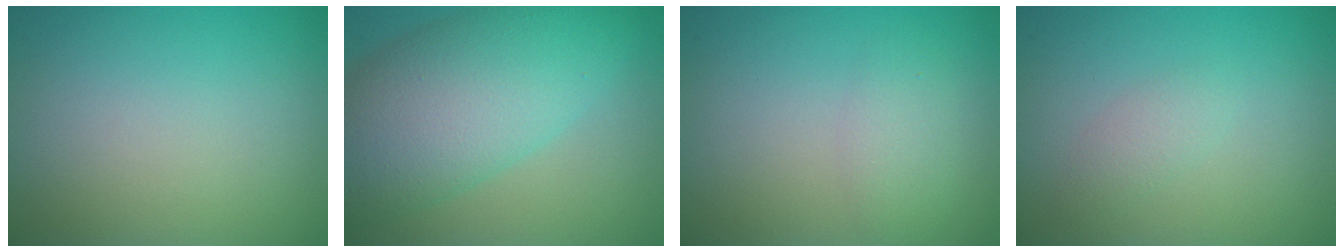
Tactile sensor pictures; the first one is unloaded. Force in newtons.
{"total": 9.5, "press": 9.5, "slide": 0.2}
{"total": 2.2, "press": 2.2, "slide": 0.1}
{"total": 1.3, "press": 1.3, "slide": 0.0}